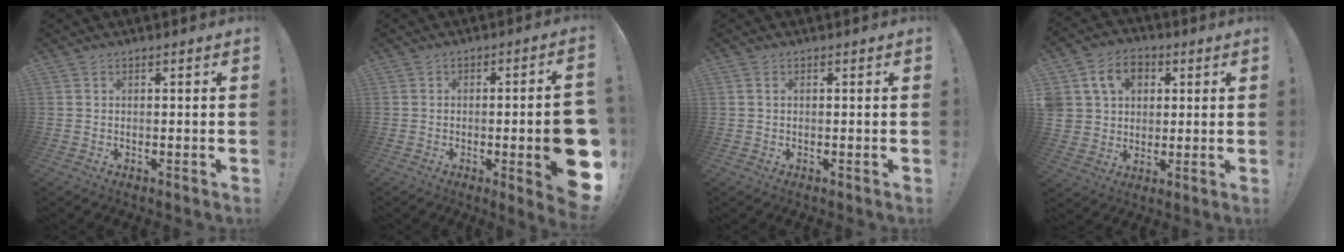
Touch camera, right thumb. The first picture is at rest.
{"total": 12.6, "force": [-2.9, 2.0, 12.1], "torque": [-0.153, 0.000, -0.033]}
{"total": 0.8, "force": [0.3, 0.4, 0.6], "torque": [-0.016, 0.003, 0.006]}
{"total": 12.2, "force": [4.5, 10.0, 5.5], "torque": [-0.082, -0.005, 0.092]}